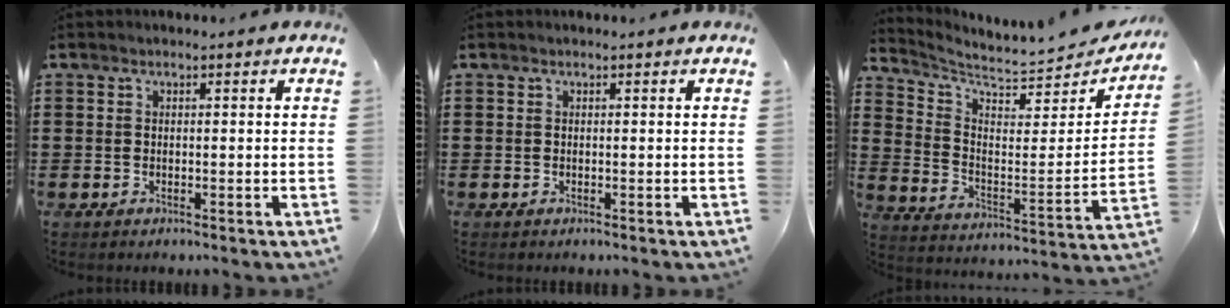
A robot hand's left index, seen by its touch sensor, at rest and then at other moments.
{"total": 0.0}
{"total": 5.4, "force": [5.0, 0.4, 2.0], "torque": [-0.067, -0.052, 0.080]}